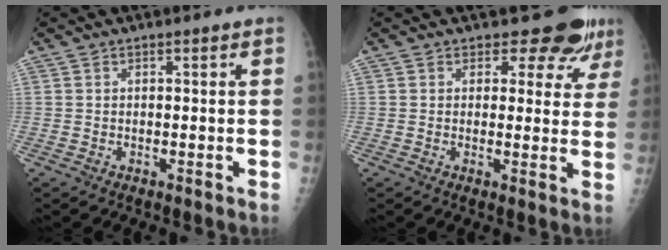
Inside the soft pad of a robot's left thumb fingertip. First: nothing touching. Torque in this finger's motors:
{"motor_torque": [0.04, 0.11, 0.05, 0.08, 0.04]}